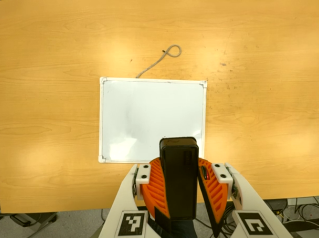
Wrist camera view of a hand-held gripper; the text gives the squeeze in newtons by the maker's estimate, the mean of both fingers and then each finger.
{"total": 10.6, "left": 10.5, "right": 10.7}